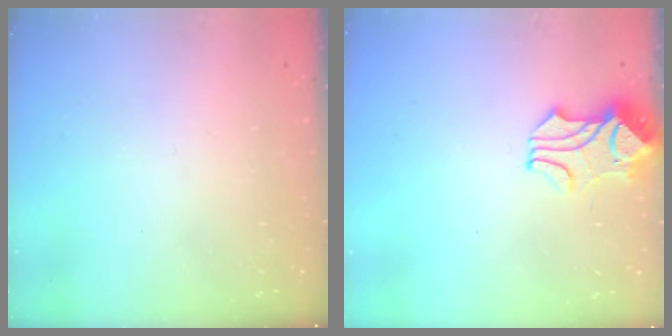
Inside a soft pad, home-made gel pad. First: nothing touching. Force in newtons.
{"total": 2.0, "press": 1.7, "slide": 0.9}